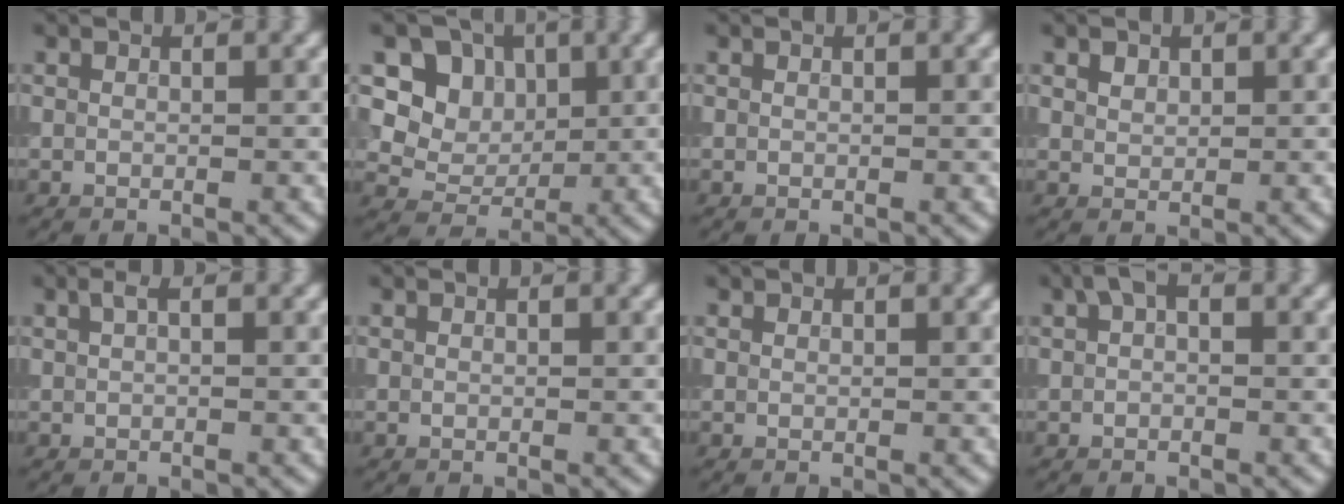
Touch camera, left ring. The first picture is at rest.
{"total": 7.1, "force": [3.0, 5.8, 2.7], "torque": [-0.056, -0.003, 0.052]}
{"total": 0.0}
{"total": 0.9, "force": [0.7, 0.5, 0.0], "torque": [-0.002, 0.003, 0.012]}
{"total": 0.6, "force": [0.2, 0.0, 0.5], "torque": [-0.015, 0.003, 0.002]}
{"total": 0.0}
{"total": 0.0}
{"total": 1.3, "force": [0.5, 0.6, 1.1], "torque": [-0.020, 0.007, 0.005]}